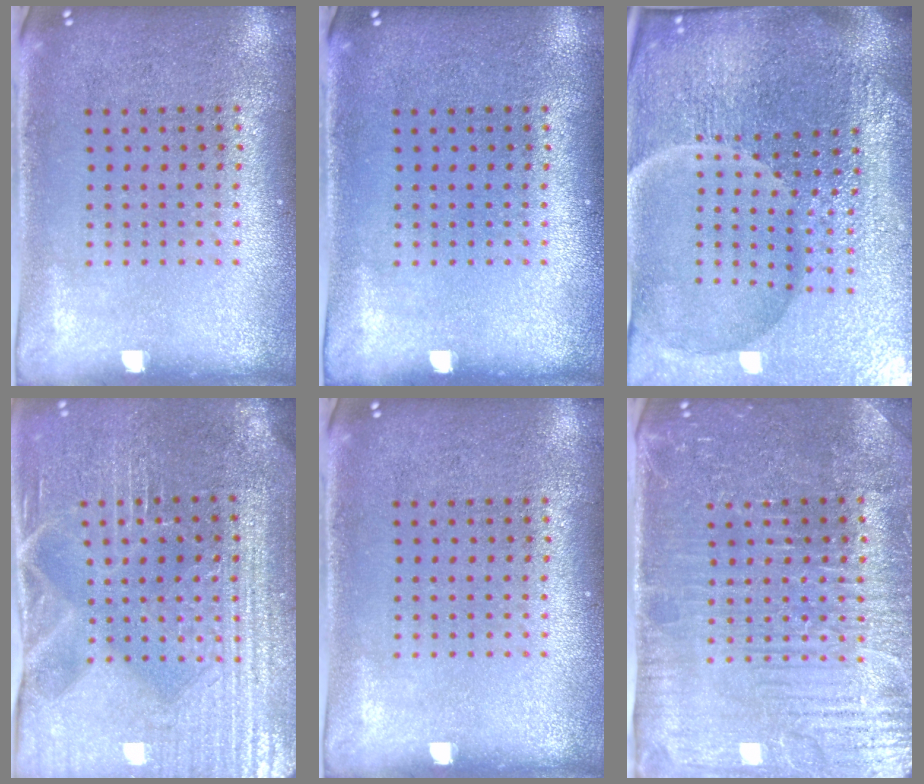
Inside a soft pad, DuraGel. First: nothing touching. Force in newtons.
{"total": 0.0}
{"total": 7.2, "press": 6.4, "slide": 3.4}
{"total": 4.2, "press": 4.0, "slide": 1.2}
{"total": 0.0}
{"total": 4.7, "press": 4.5, "slide": 1.6}